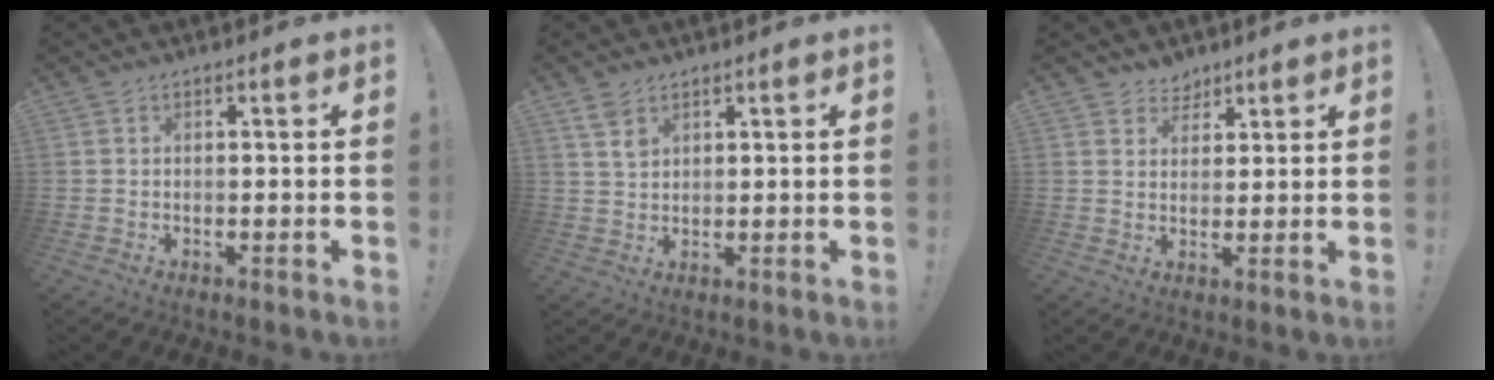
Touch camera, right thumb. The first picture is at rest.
{"total": 4.3, "force": [2.8, 2.4, 2.3], "torque": [-0.031, -0.013, 0.050]}
{"total": 4.8, "force": [3.4, 3.3, -0.1], "torque": [0.006, -0.025, 0.066]}